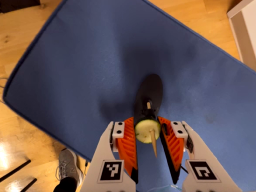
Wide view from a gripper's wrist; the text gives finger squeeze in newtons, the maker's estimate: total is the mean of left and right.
{"total": 8.5, "left": 8.5, "right": 8.4}